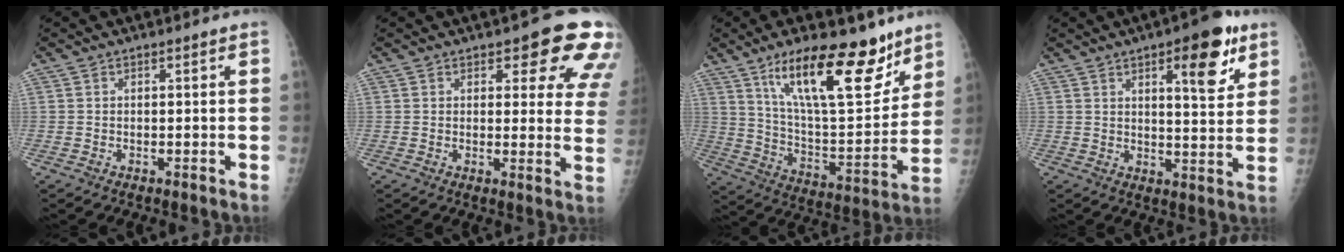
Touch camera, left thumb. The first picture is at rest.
{"total": 12.7, "force": [7.2, 5.1, 9.1], "torque": [-0.060, -0.035, 0.072]}
{"total": 22.4, "force": [14.0, 7.7, 15.6], "torque": [-0.207, -0.073, 0.241]}
{"total": 12.0, "force": [6.2, 4.0, 9.5], "torque": [-0.099, -0.028, 0.081]}